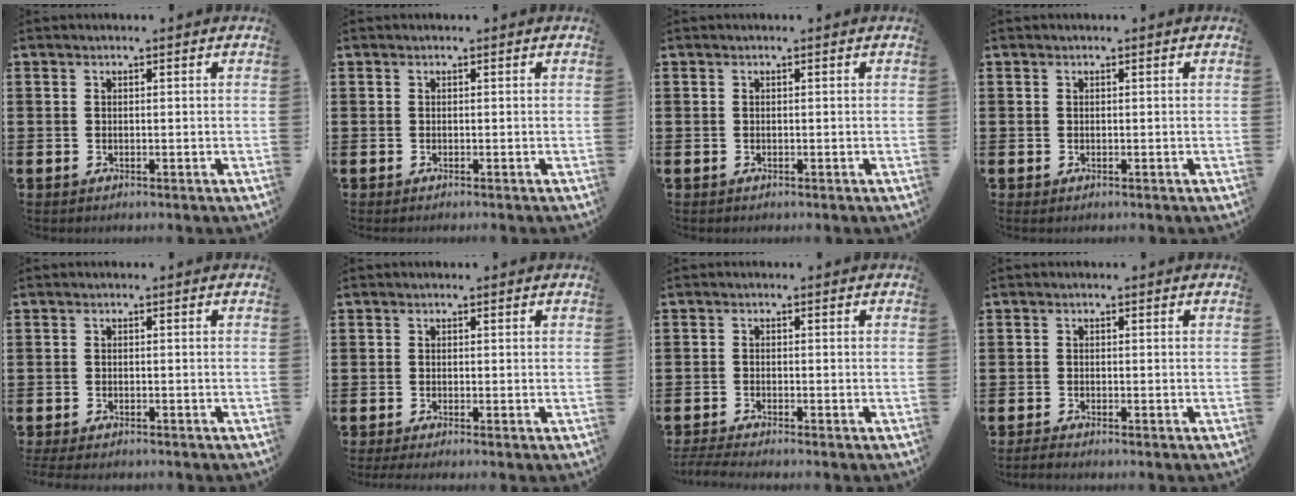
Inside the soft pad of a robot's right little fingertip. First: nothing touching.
{"total": 0.0}
{"total": 0.0}
{"total": 0.0}
{"total": 1.0, "force": [-0.9, 0.3, 0.3], "torque": [-0.009, 0.001, -0.018]}
{"total": 0.7, "force": [-0.4, 0.0, 0.6], "torque": [-0.008, -0.003, -0.008]}
{"total": 1.5, "force": [-1.4, 0.0, 0.6], "torque": [-0.010, 0.003, -0.027]}
{"total": 0.8, "force": [-0.7, 0.0, 0.3], "torque": [-0.007, -0.002, -0.013]}